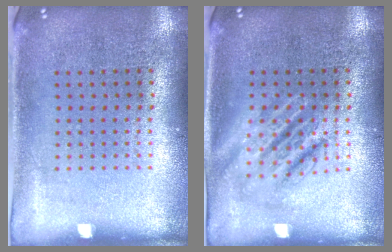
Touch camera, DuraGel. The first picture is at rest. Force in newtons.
{"total": 2.2, "press": 2.2, "slide": 0.3}